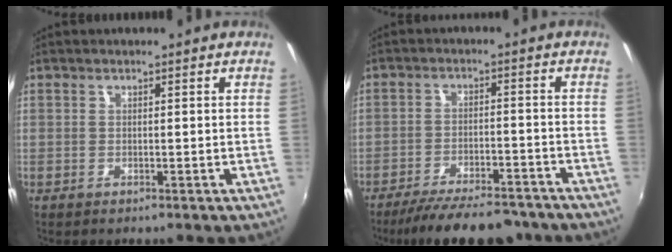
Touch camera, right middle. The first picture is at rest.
{"total": 15.5, "force": [-13.2, 4.1, 7.0], "torque": [-0.139, -0.012, -0.187]}